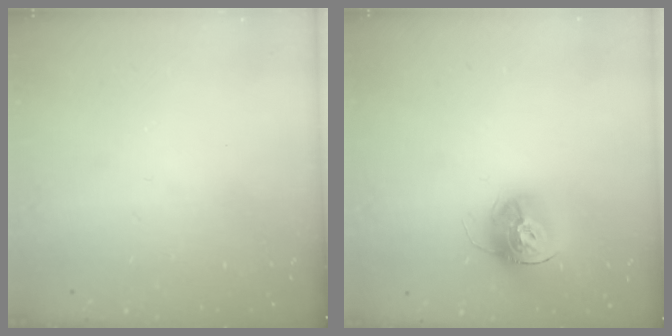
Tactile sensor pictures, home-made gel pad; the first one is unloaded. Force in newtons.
{"total": 14.9, "press": 14.8, "slide": 1.3}